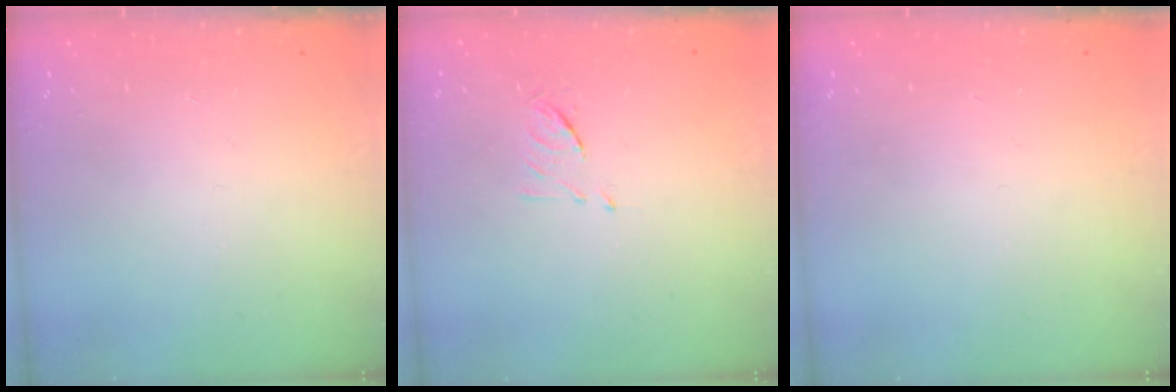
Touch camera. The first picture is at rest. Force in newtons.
{"total": 6.3, "press": 6.2, "slide": 1.0}
{"total": 0.0}